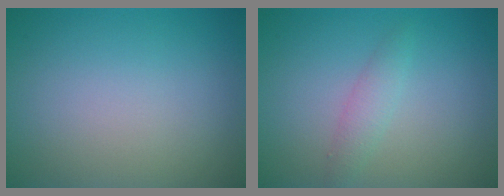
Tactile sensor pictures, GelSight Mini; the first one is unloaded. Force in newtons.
{"total": 1.6, "press": 1.6, "slide": 0.0}